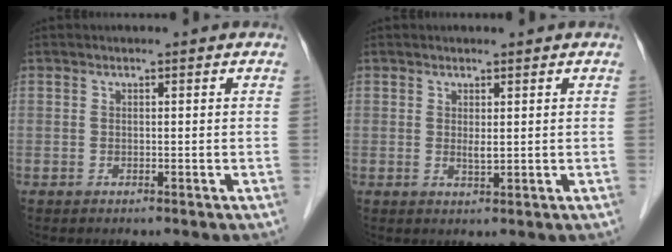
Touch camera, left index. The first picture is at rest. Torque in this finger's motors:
{"motor_torque": [0.37, 0.25, 0.08, 0.04]}